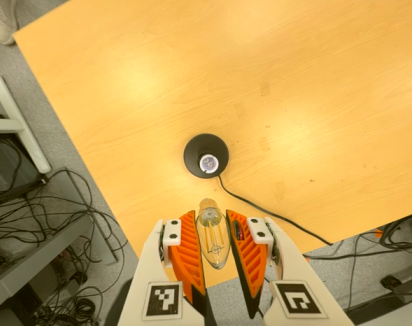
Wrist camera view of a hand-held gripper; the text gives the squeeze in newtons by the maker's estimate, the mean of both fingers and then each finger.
{"total": 11.4, "left": 11.8, "right": 11.0}